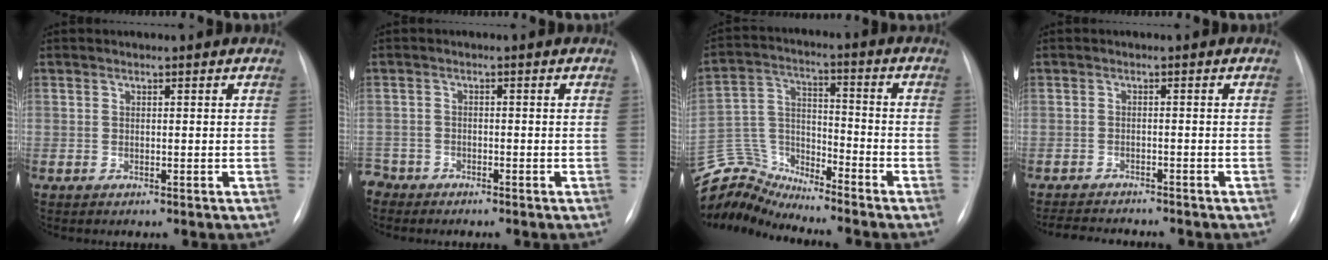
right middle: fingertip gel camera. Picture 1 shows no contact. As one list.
[{"total": 3.0, "force": [-2.6, 1.4, -0.4], "torque": [0.010, 0.001, -0.052]}, {"total": 9.9, "force": [-9.9, -0.2, -1.2], "torque": [0.015, 0.052, -0.191]}, {"total": 7.1, "force": [-6.7, 1.0, 2.1], "torque": [-0.029, -0.010, -0.099]}]